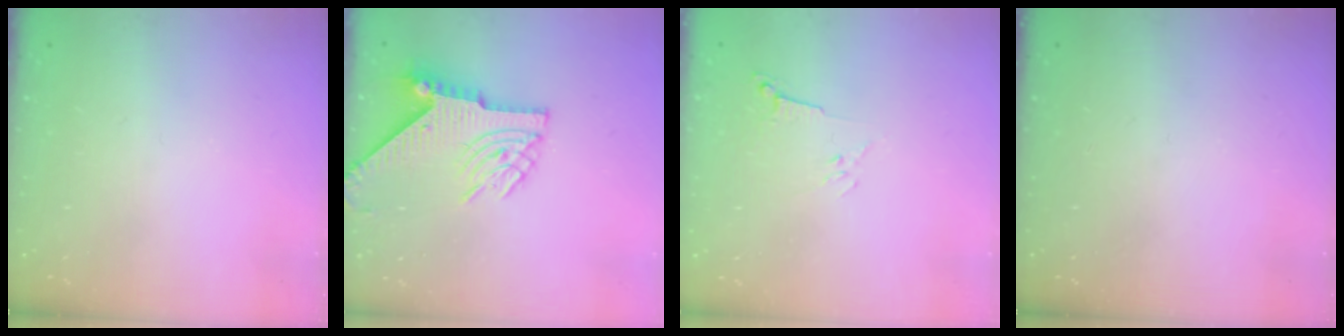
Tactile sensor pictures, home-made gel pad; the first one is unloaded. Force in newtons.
{"total": 8.8, "press": 8.7, "slide": 1.3}
{"total": 3.0, "press": 2.9, "slide": 0.8}
{"total": 0.0}